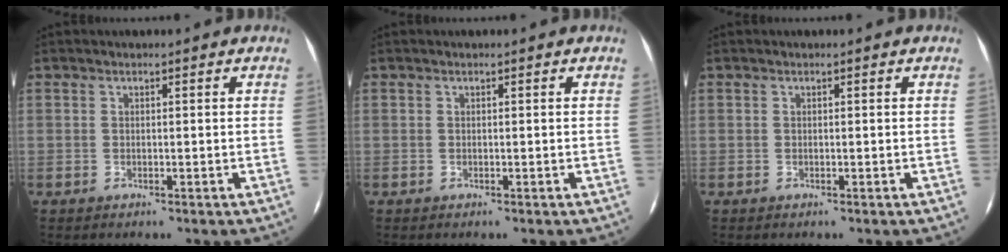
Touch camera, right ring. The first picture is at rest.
{"total": 0.0}
{"total": 0.0}